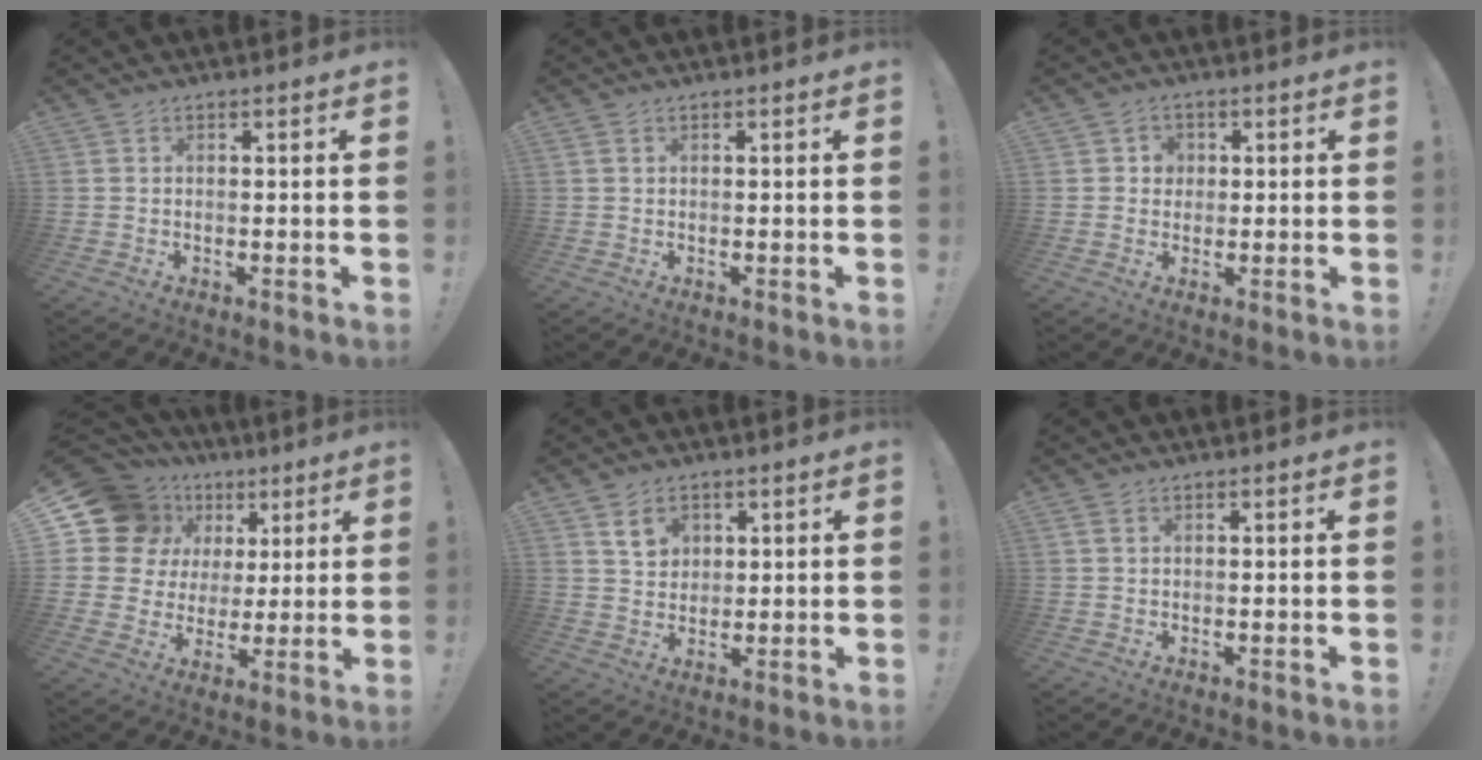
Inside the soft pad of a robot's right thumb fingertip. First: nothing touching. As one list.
[{"total": 0.8, "force": [0.4, 0.4, 0.5], "torque": [-0.019, 0.005, 0.009]}, {"total": 3.5, "force": [0.4, 3.3, 1.0], "torque": [-0.015, 0.004, 0.007]}, {"total": 15.2, "force": [6.3, 12.5, 6.1], "torque": [-0.113, -0.026, 0.145]}, {"total": 6.6, "force": [3.3, 5.0, 3.0], "torque": [-0.036, -0.008, 0.059]}, {"total": 1.2, "force": [0.6, 0.7, 0.9], "torque": [-0.026, 0.006, 0.012]}]